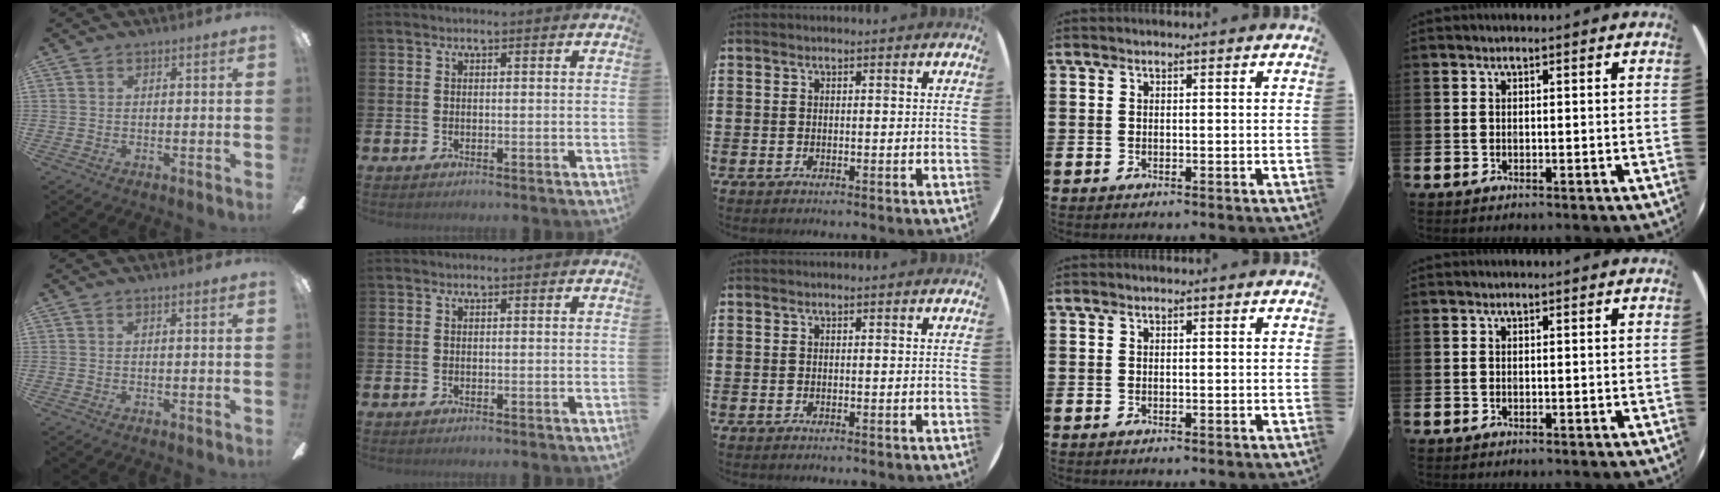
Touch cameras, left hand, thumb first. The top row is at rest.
{}